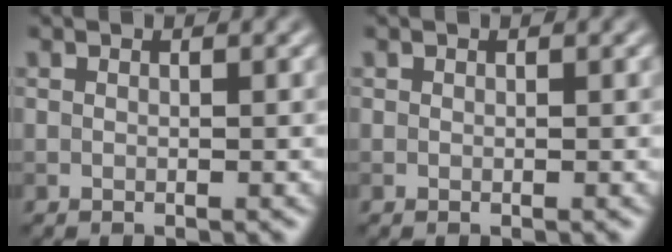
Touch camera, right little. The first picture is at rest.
{"total": 0.0}